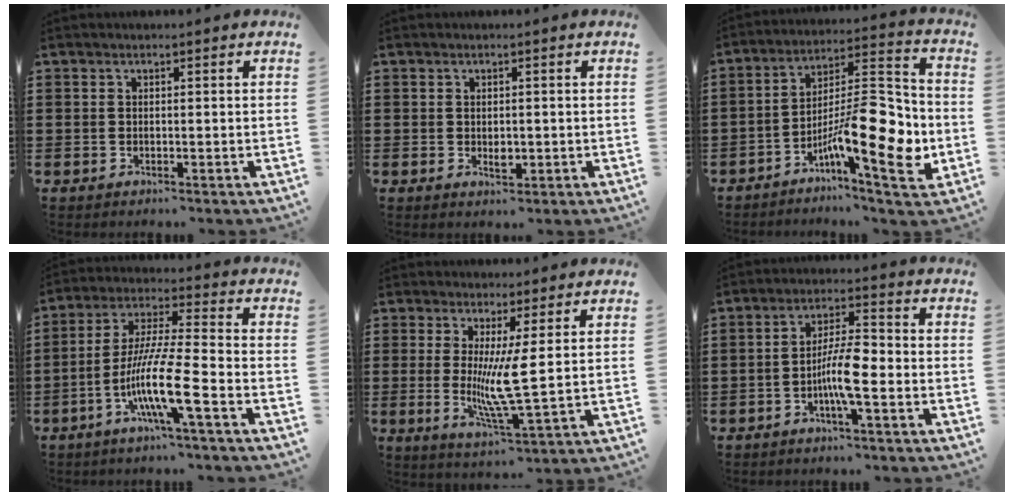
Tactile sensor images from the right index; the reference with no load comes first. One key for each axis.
{"total": 1.7, "fx": -0.1, "fy": 1.0, "fz": 1.4, "tx": -0.025, "ty": 0.002, "tz": -0.002}
{"total": 14.0, "fx": -5.0, "fy": 4.1, "fz": 12.4, "tx": -0.200, "ty": -0.014, "tz": -0.092}
{"total": 12.1, "fx": -5.5, "fy": 0.7, "fz": 10.8, "tx": -0.228, "ty": -0.010, "tz": -0.112}
{"total": 7.3, "fx": 1.0, "fy": 0.3, "fz": 7.2, "tx": -0.129, "ty": -0.018, "tz": 0.016}
{"total": 6.8, "fx": -1.9, "fy": 1.3, "fz": 6.4, "tx": -0.124, "ty": 0.000, "tz": -0.040}